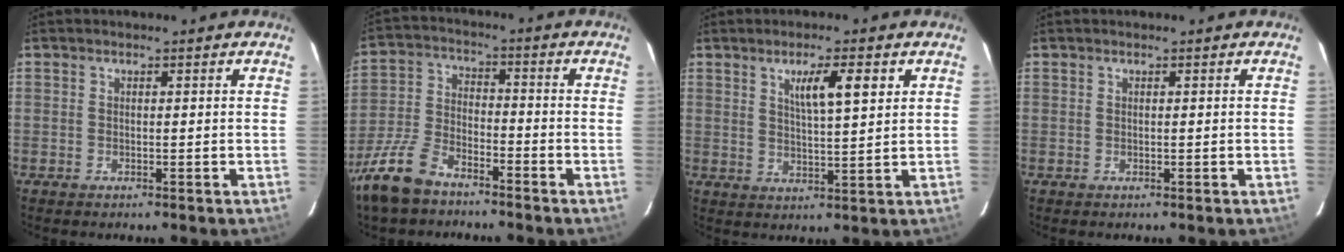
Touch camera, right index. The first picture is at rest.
{"total": 9.7, "force": [-7.4, 4.1, 4.8], "torque": [-0.119, -0.012, -0.147]}
{"total": 6.2, "force": [2.8, 0.7, 5.5], "torque": [-0.094, 0.003, 0.046]}
{"total": 0.0}